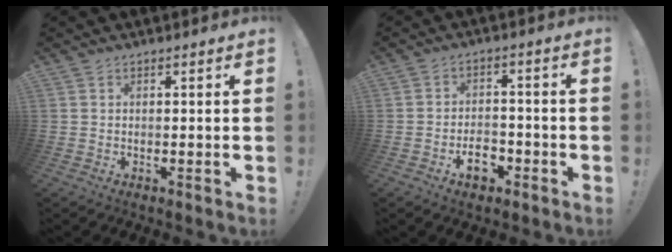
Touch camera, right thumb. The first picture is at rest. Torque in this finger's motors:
{"motor_torque": [0.12, -0.03, 0.66, -0.60, 0.21]}